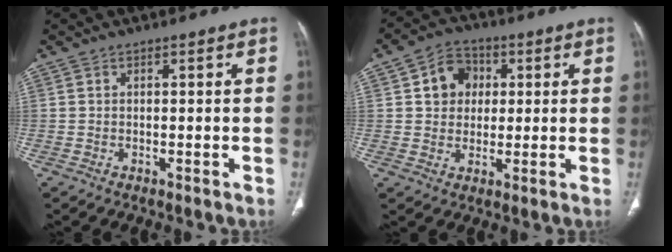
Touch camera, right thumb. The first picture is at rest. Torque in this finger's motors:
{"motor_torque": [-0.27, 0.49, -0.13, 0.18, 0.13]}